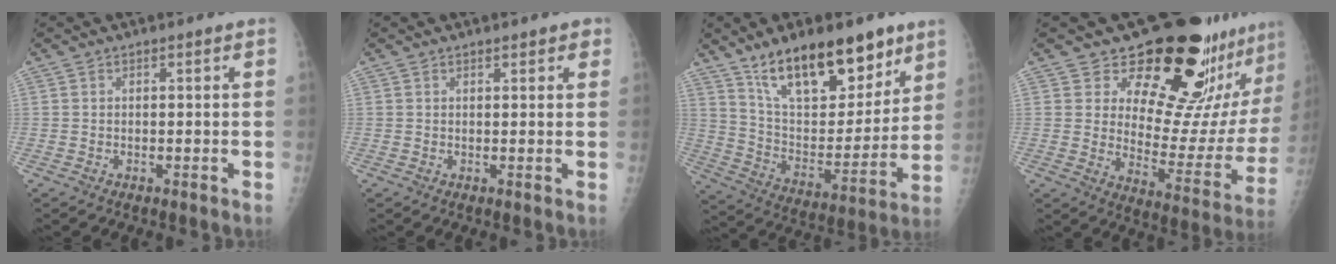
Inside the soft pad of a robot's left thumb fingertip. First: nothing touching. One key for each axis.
{"total": 1.9, "fx": 1.3, "fy": 0.9, "fz": 1.0, "tx": 0.001, "ty": -0.004, "tz": 0.013}
{"total": 22.3, "fx": 14.7, "fy": 9.4, "fz": 13.9, "tx": -0.174, "ty": -0.061, "tz": 0.256}
{"total": 23.3, "fx": 18.3, "fy": 8.6, "fz": 11.6, "tx": -0.106, "ty": -0.131, "tz": 0.240}